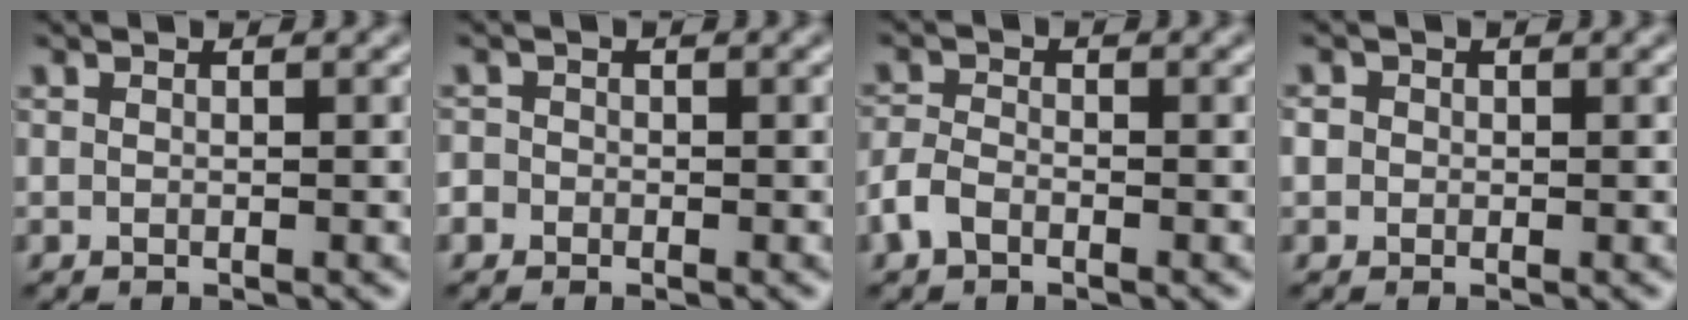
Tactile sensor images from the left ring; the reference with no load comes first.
{"total": 1.5, "force": [-0.8, 1.3, 0.3], "torque": [0.000, 0.005, -0.012]}
{"total": 2.2, "force": [-1.3, 1.3, 1.2], "torque": [-0.028, 0.003, -0.035]}
{"total": 1.7, "force": [0.1, 1.6, 0.6], "torque": [-0.005, 0.006, -0.002]}